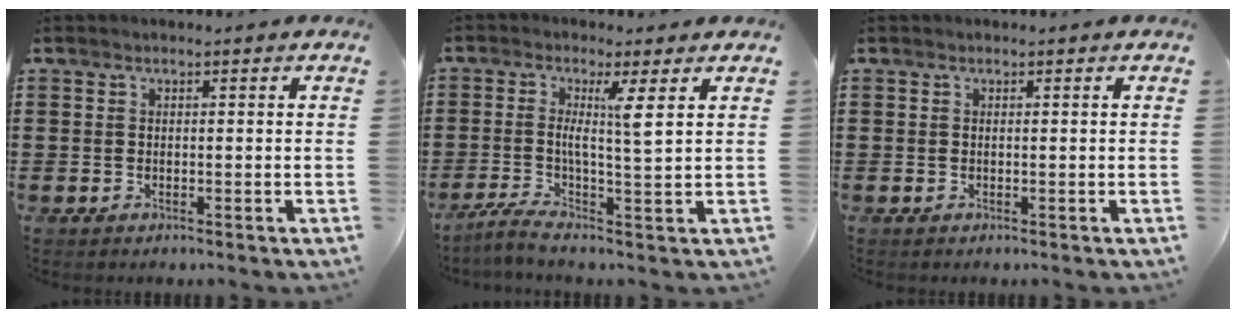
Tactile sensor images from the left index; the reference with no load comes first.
{"total": 5.3, "force": [1.8, -0.8, 4.9], "torque": [-0.099, -0.016, 0.024]}
{"total": 0.0}